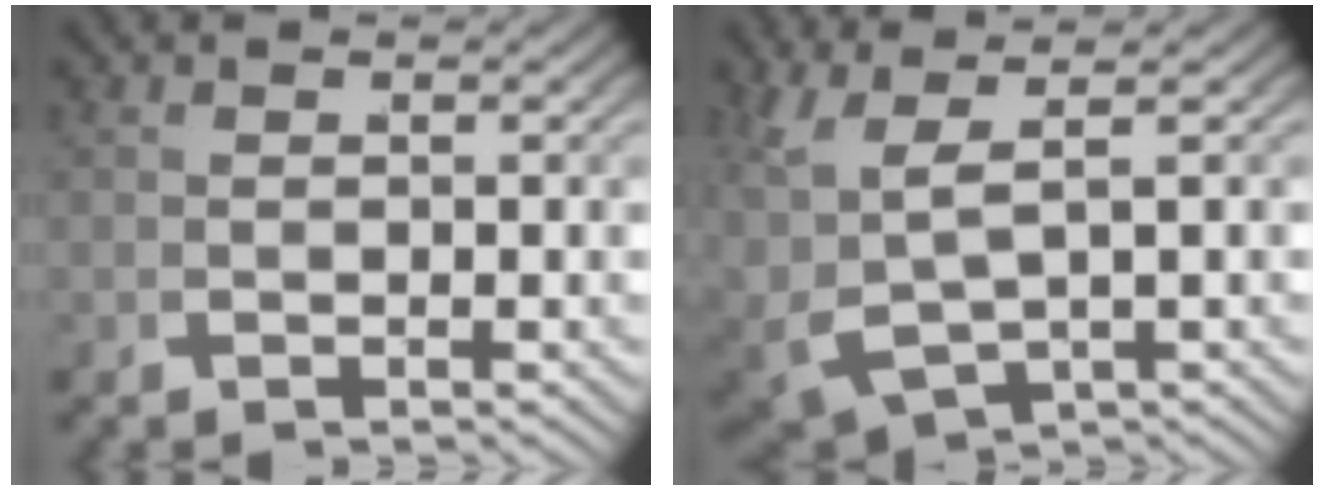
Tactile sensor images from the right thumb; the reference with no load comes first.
{"total": 5.8, "force": [0.8, 3.5, 4.5], "torque": [-0.116, -0.014, 0.038]}